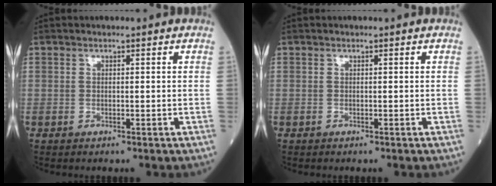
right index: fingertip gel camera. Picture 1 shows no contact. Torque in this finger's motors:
{"motor_torque": [-0.06, -0.08, 0.00, -0.01]}